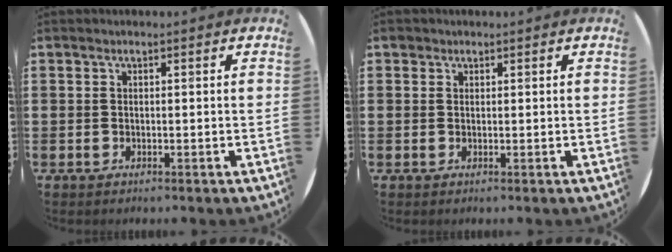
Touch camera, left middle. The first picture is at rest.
{"total": 0.7, "force": [0.6, 0.5, 0.0], "torque": [0.008, 0.000, 0.009]}